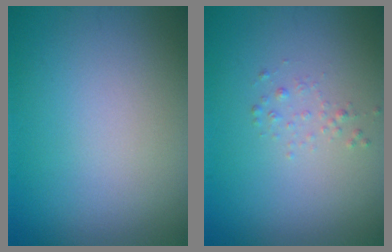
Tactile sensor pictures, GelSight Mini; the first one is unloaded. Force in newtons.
{"total": 0.8, "press": 0.8, "slide": 0.1}